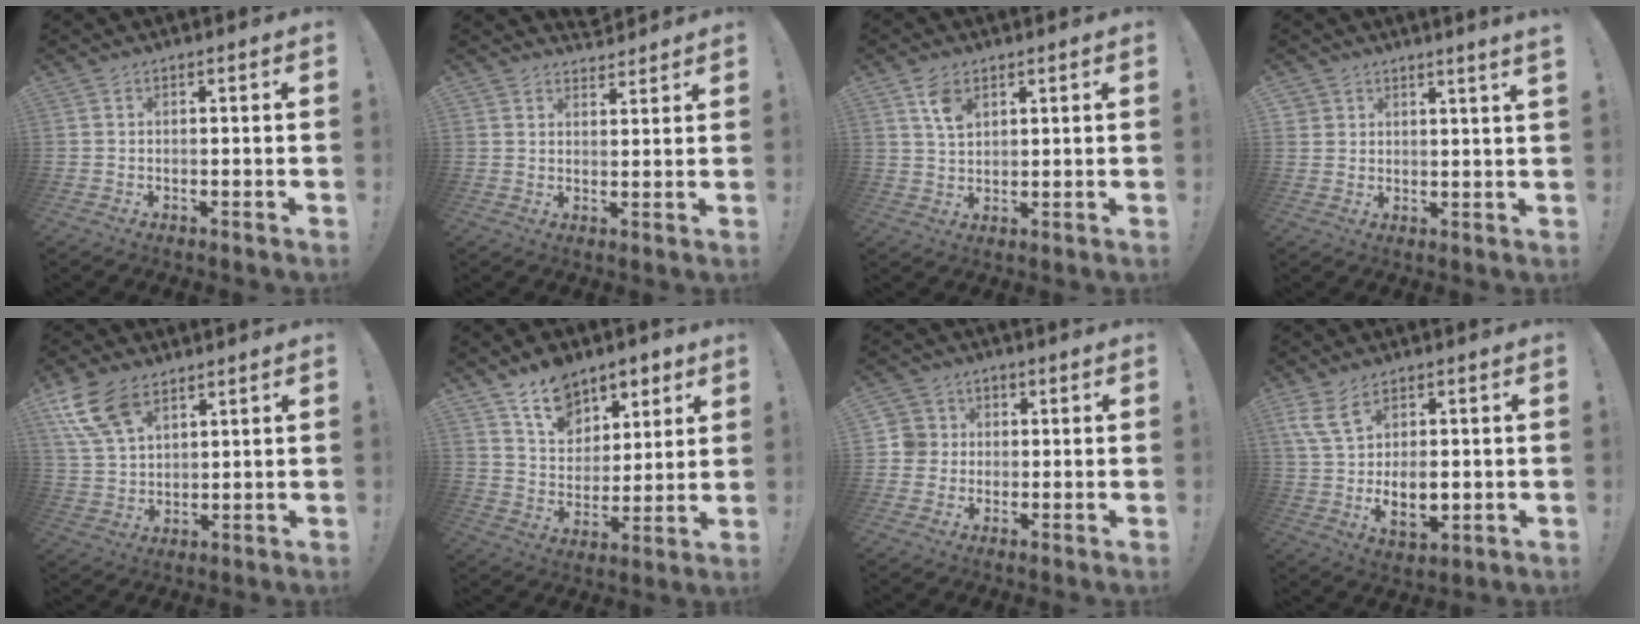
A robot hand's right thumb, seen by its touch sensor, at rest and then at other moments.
{"total": 3.4, "force": [3.0, 1.7, -0.1], "torque": [0.012, -0.025, 0.055]}
{"total": 5.9, "force": [3.2, 3.6, 3.5], "torque": [-0.054, -0.012, 0.058]}
{"total": 3.4, "force": [3.3, 0.4, 0.7], "torque": [-0.010, -0.023, 0.060]}
{"total": 12.4, "force": [7.3, 6.9, 7.3], "torque": [-0.154, -0.025, 0.142]}
{"total": 14.1, "force": [9.5, 9.2, 4.8], "torque": [-0.075, -0.066, 0.179]}
{"total": 6.1, "force": [0.4, 5.9, 1.3], "torque": [-0.020, 0.005, 0.008]}
{"total": 11.5, "force": [2.1, 6.8, 9.0], "torque": [-0.166, -0.020, 0.038]}